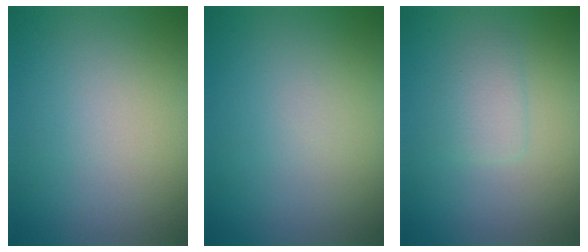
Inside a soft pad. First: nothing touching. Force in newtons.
{"total": 0.0}
{"total": 1.8, "press": 1.8, "slide": 0.1}